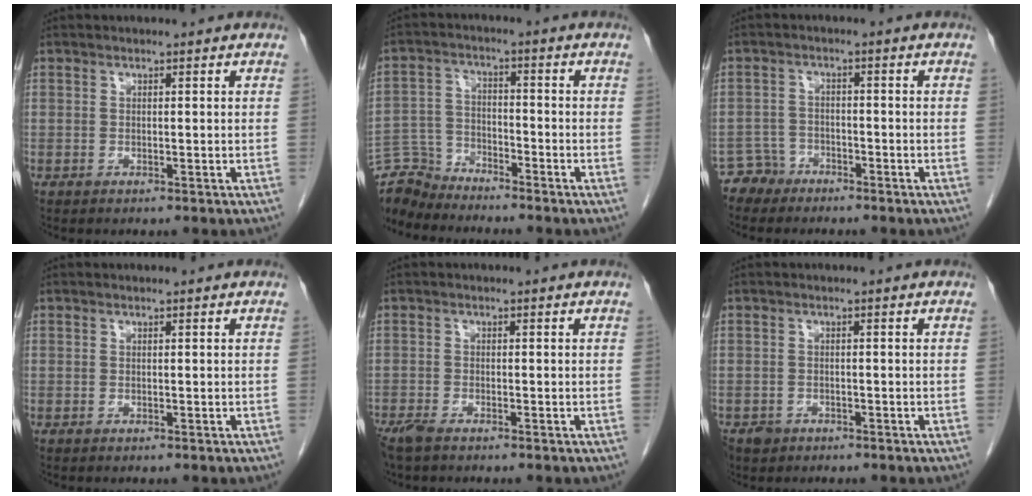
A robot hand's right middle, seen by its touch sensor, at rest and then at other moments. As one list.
[{"total": 7.0, "force": [-6.9, 0.9, -1.0], "torque": [0.016, 0.009, -0.135]}, {"total": 3.0, "force": [-2.5, 1.5, -0.8], "torque": [0.014, 0.006, -0.046]}, {"total": 0.0}, {"total": 3.2, "force": [-2.5, 0.8, 1.8], "torque": [-0.040, -0.009, -0.046]}, {"total": 2.3, "force": [-1.4, 1.8, 0.2], "torque": [-0.008, 0.005, -0.022]}]